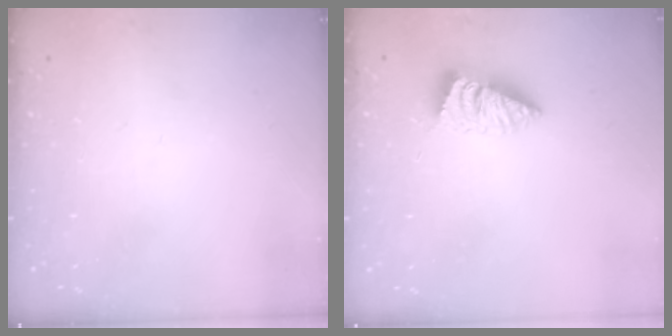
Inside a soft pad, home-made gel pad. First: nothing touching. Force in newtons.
{"total": 3.0, "press": 2.9, "slide": 0.3}